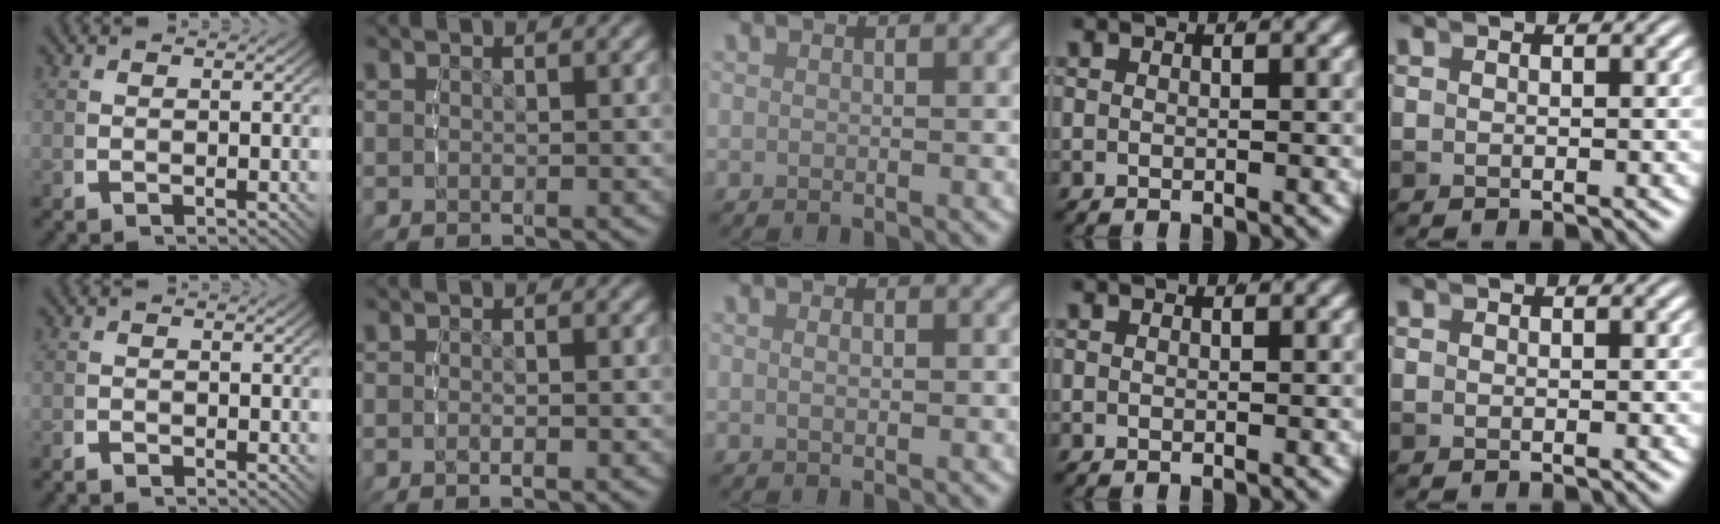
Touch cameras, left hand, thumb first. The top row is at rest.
{"thumb": {"total": 1.0, "force": [-1.0, 0.0, 0.0], "torque": [0.005, -0.003, -0.023]}, "index": {"total": 0.6, "force": [-0.6, 0.0, 0.2], "torque": [-0.011, -0.001, -0.010]}, "middle": {"total": 0.7, "force": [0.1, 0.2, 0.6], "torque": [-0.012, -0.002, 0.002]}}